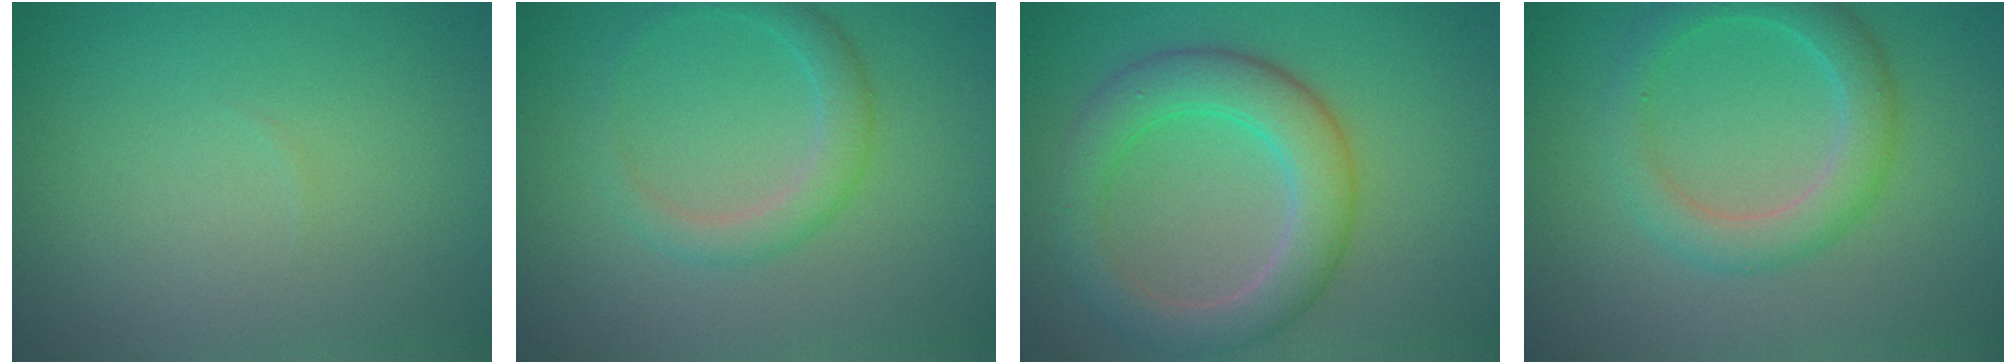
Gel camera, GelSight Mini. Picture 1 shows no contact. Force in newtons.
{"total": 2.4, "press": 2.4, "slide": 0.1}
{"total": 5.7, "press": 5.7, "slide": 0.4}
{"total": 3.7, "press": 3.7, "slide": 0.0}